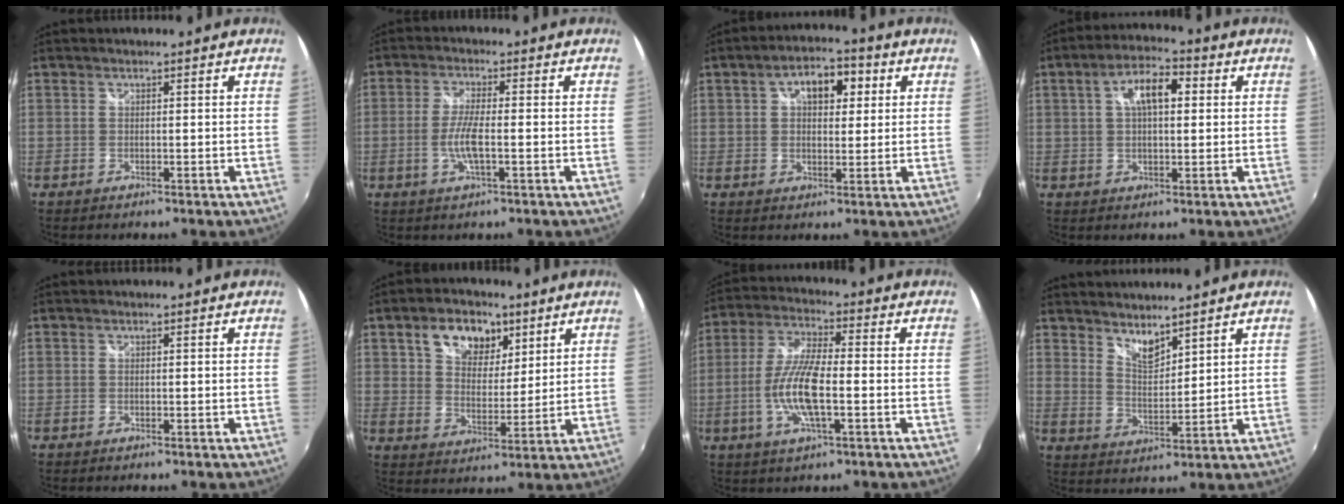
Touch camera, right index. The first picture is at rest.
{"total": 5.5, "force": [-1.4, 0.9, 5.3], "torque": [-0.109, -0.003, -0.027]}
{"total": 8.0, "force": [2.5, 4.6, 6.1], "torque": [-0.099, 0.025, 0.039]}
{"total": 8.0, "force": [2.0, 3.6, 6.8], "torque": [-0.121, 0.021, 0.031]}
{"total": 0.0}
{"total": 10.5, "force": [5.6, 6.7, 5.8], "torque": [-0.105, 0.022, 0.096]}
{"total": 11.0, "force": [-2.6, 2.8, 10.3], "torque": [-0.215, -0.002, -0.054]}
{"total": 5.3, "force": [4.6, 1.4, 2.2], "torque": [-0.030, -0.006, 0.082]}